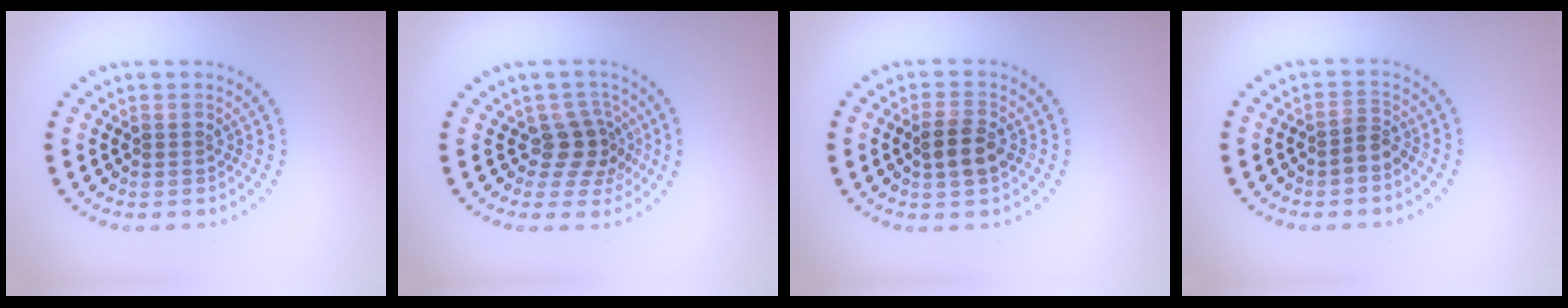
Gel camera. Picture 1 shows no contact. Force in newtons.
{"total": 2.9, "press": 2.4, "slide": 1.7}
{"total": 2.7, "press": 2.6, "slide": 0.7}
{"total": 1.7, "press": 1.2, "slide": 1.1}